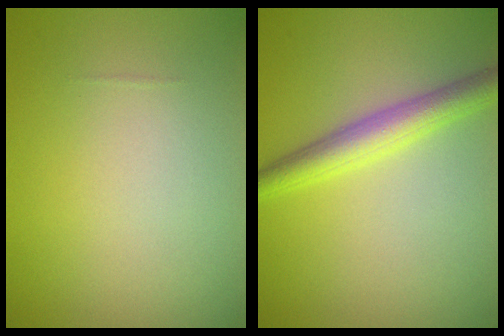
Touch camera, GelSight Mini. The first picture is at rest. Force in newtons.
{"total": 3.8, "press": 3.8, "slide": 0.2}